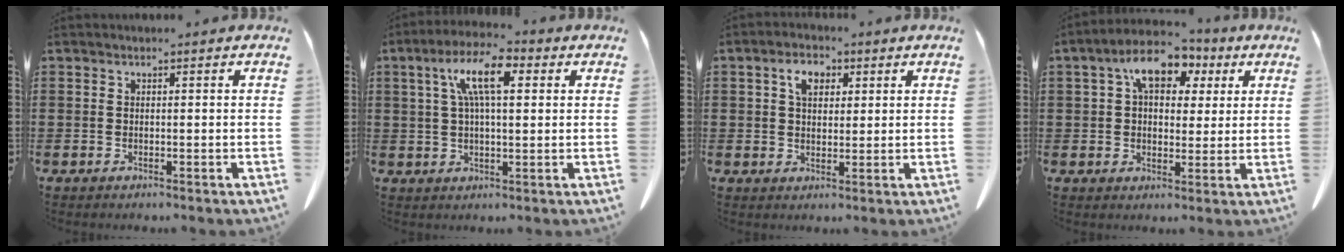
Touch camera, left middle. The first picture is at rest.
{"total": 8.8, "force": [3.1, 2.9, 7.8], "torque": [-0.164, 0.013, 0.048]}
{"total": 4.4, "force": [1.8, 2.9, 2.8], "torque": [-0.050, 0.008, 0.025]}
{"total": 8.0, "force": [3.5, 5.2, 4.9], "torque": [-0.095, 0.004, 0.057]}